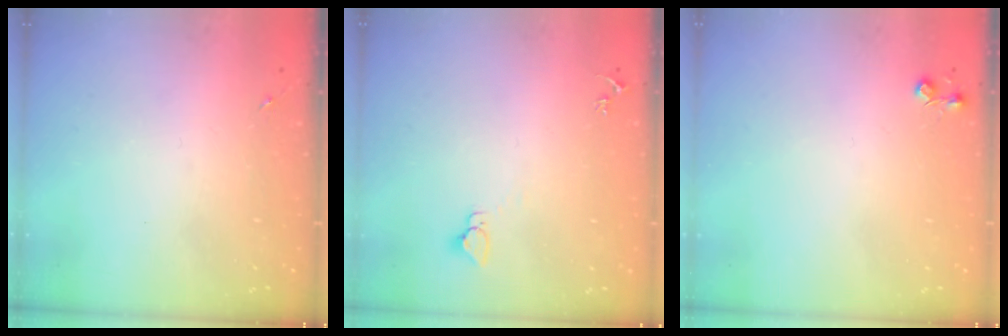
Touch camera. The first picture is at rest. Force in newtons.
{"total": 2.9, "press": 2.9, "slide": 0.1}
{"total": 4.4, "press": 4.4, "slide": 0.7}